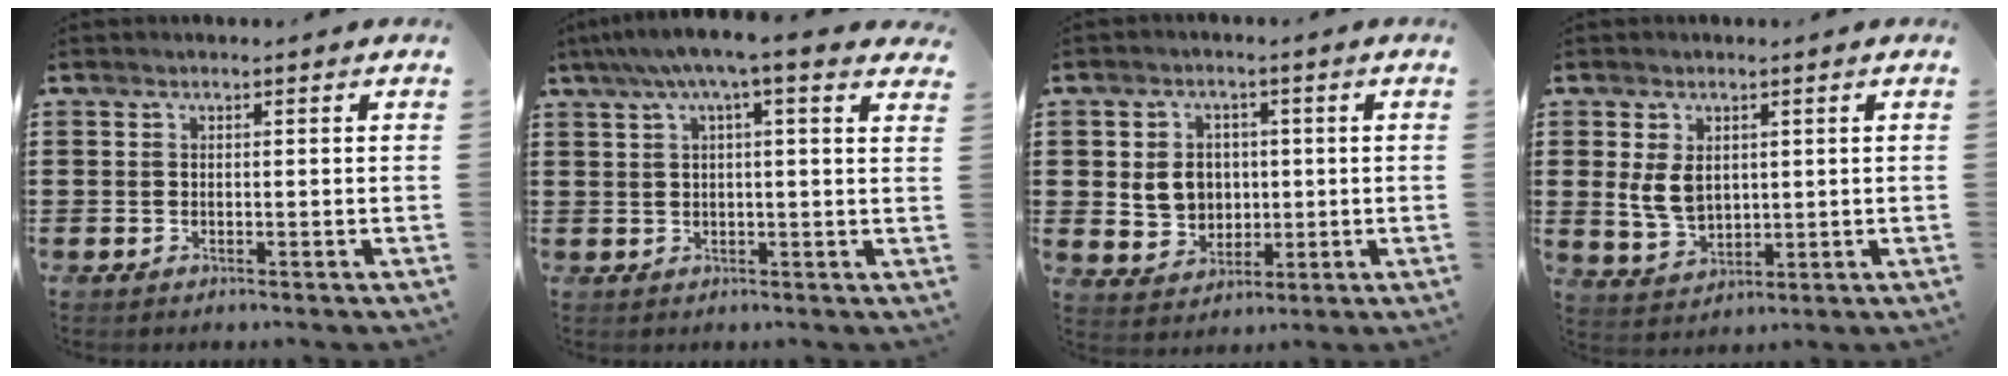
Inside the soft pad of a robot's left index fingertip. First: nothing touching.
{"total": 5.3, "force": [3.3, 0.2, 4.1], "torque": [-0.089, -0.001, 0.055]}
{"total": 5.5, "force": [0.6, 5.0, 2.4], "torque": [-0.048, 0.008, 0.008]}
{"total": 5.1, "force": [1.1, 3.6, 3.4], "torque": [-0.089, 0.004, 0.017]}